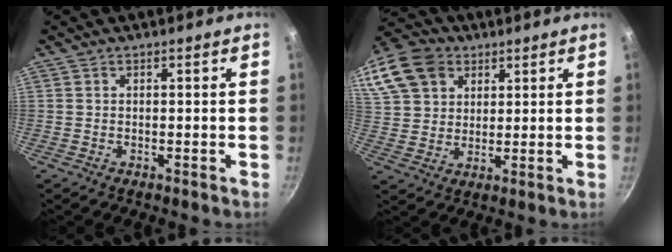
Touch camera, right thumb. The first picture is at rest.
{"total": 22.0, "force": [10.5, 16.3, 10.4], "torque": [-0.253, 0.039, 0.196]}